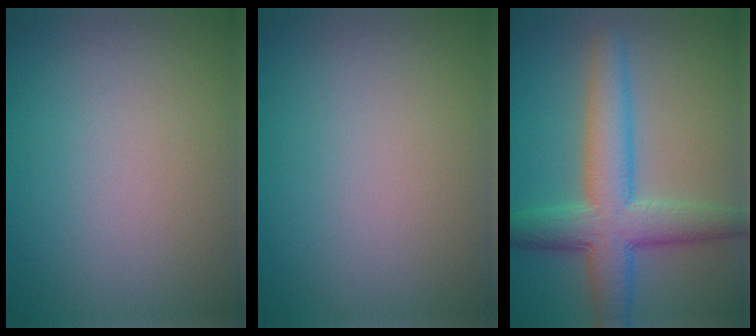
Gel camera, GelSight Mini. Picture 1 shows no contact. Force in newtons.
{"total": 0.0}
{"total": 6.5, "press": 6.5, "slide": 0.2}